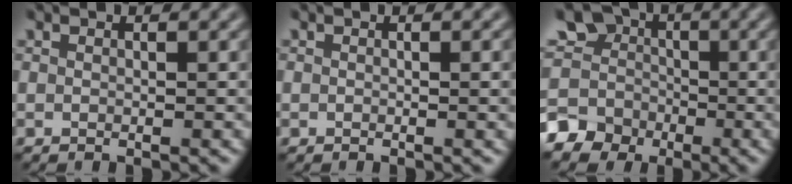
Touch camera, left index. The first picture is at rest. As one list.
[{"total": 1.6, "force": [-0.1, 0.7, 1.5], "torque": [-0.016, -0.005, -0.002]}, {"total": 6.8, "force": [-2.0, 6.1, 2.4], "torque": [-0.037, -0.003, -0.048]}]